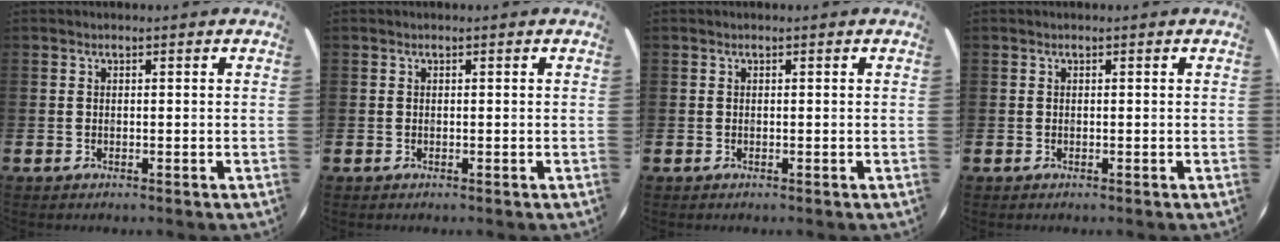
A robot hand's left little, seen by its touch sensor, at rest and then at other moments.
{"total": 0.0}
{"total": 0.0}
{"total": 0.0}